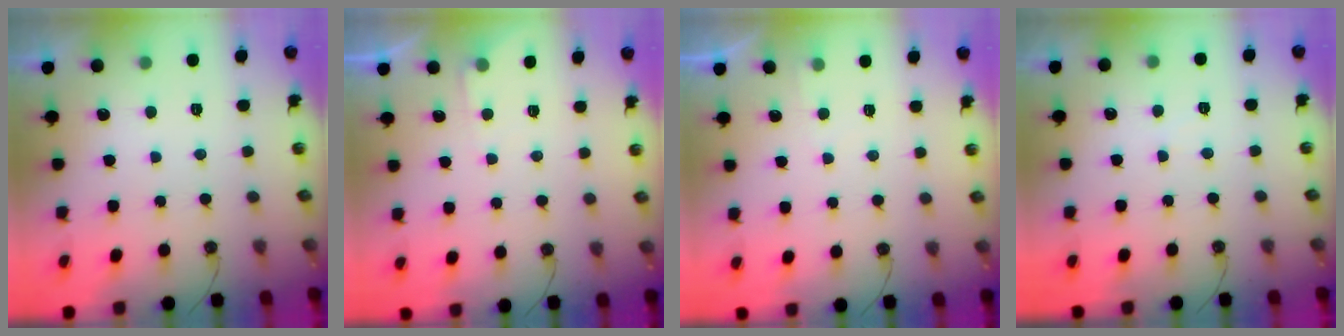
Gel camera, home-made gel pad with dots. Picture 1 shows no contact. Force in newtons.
{"total": 3.7, "press": 3.7, "slide": 0.6}
{"total": 2.8, "press": 2.7, "slide": 0.4}
{"total": 3.4, "press": 3.4, "slide": 0.5}